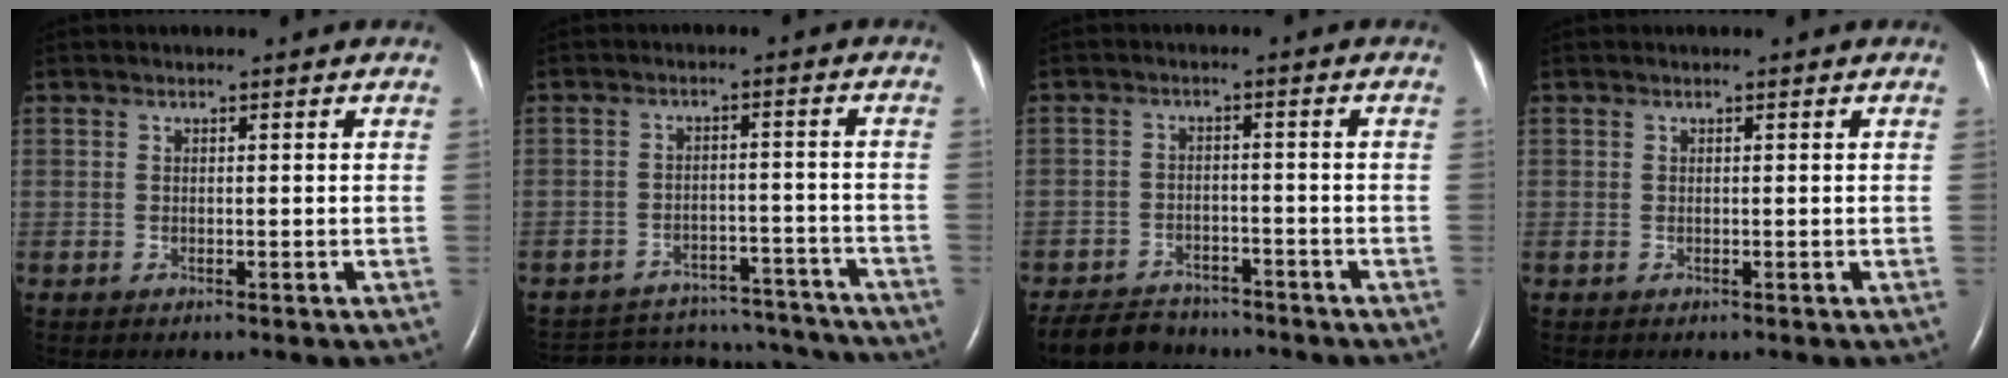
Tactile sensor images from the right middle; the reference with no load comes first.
{"total": 17.4, "force": [-16.5, 4.5, 3.2], "torque": [-0.070, 0.011, -0.212]}
{"total": 7.7, "force": [-6.9, 3.1, 1.7], "torque": [-0.031, -0.010, -0.110]}
{"total": 0.0}